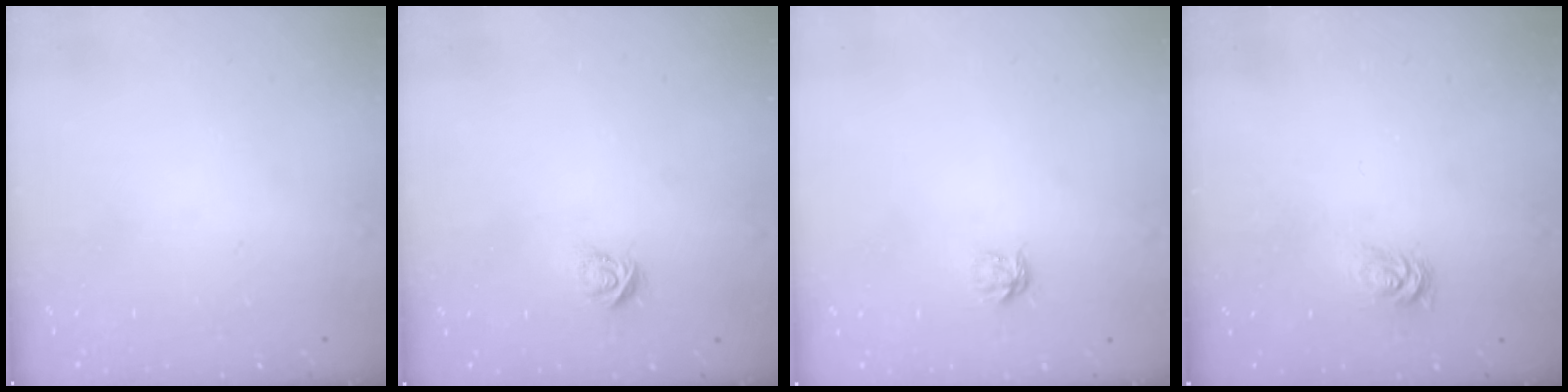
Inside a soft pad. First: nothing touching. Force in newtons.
{"total": 3.3, "press": 3.3, "slide": 0.4}
{"total": 3.9, "press": 3.9, "slide": 0.4}
{"total": 2.8, "press": 2.8, "slide": 0.4}